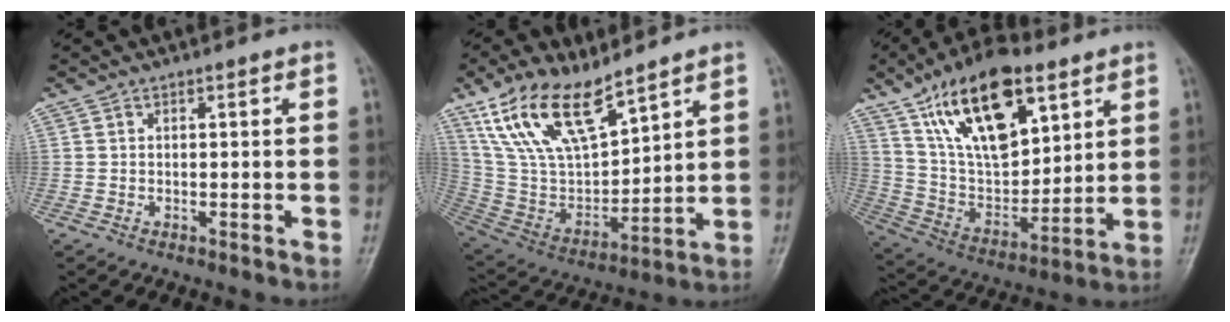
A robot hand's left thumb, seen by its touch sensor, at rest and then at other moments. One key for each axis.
{"total": 18.2, "fx": 12.2, "fy": 7.4, "fz": 11.3, "tx": -0.185, "ty": -0.051, "tz": 0.249}
{"total": 22.2, "fx": 11.7, "fy": 10.8, "fz": 15.5, "tx": -0.231, "ty": -0.045, "tz": 0.217}